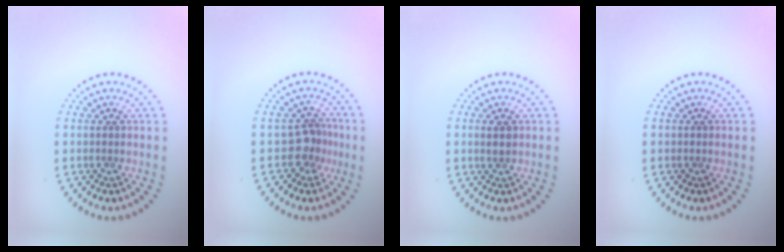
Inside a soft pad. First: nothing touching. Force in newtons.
{"total": 2.4, "press": 1.7, "slide": 1.7}
{"total": 1.2, "press": 1.2, "slide": 0.3}
{"total": 0.0}